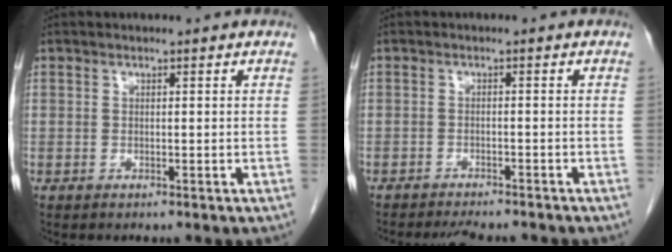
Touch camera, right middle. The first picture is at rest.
{"total": 7.1, "force": [-6.5, 1.2, 2.6], "torque": [-0.035, -0.012, -0.091]}